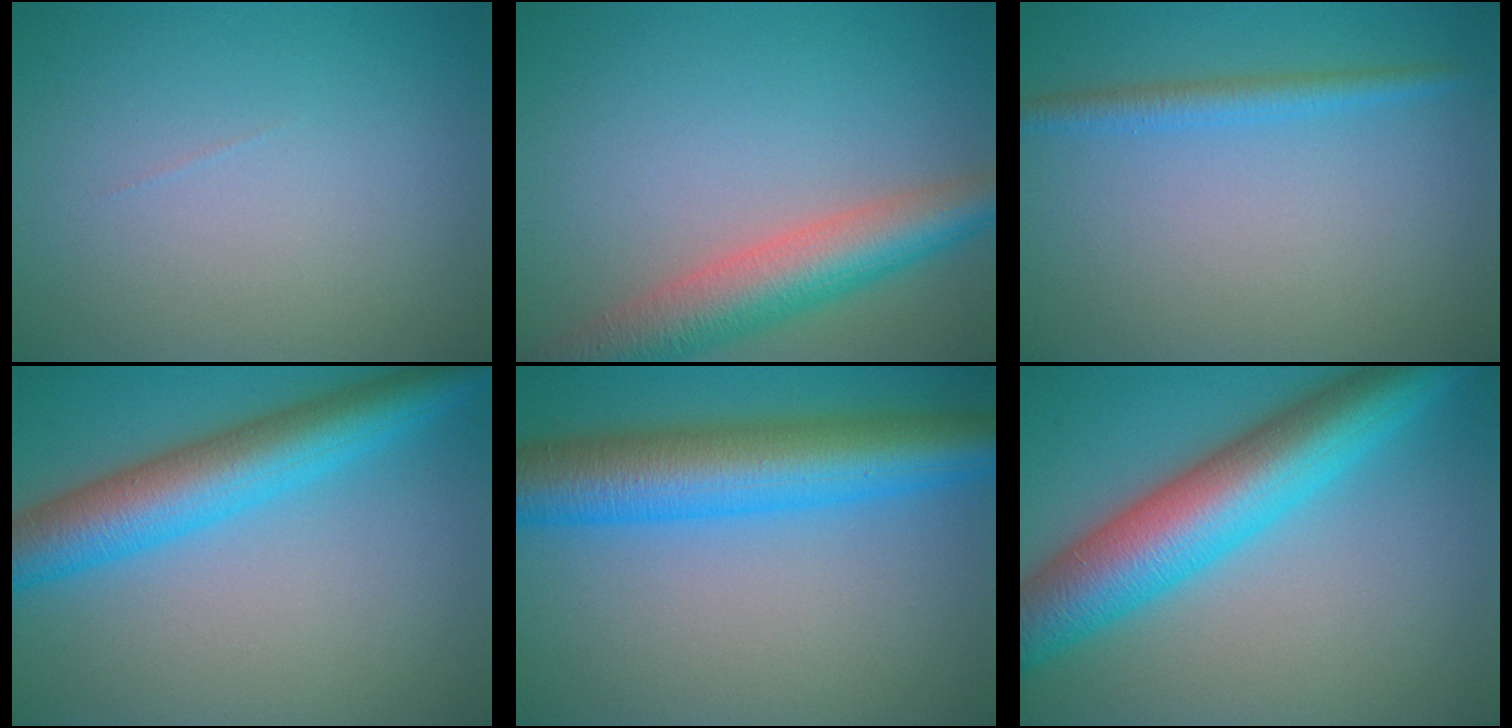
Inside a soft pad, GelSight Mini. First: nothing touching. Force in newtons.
{"total": 7.0, "press": 7.0, "slide": 0.4}
{"total": 2.0, "press": 2.0, "slide": 0.2}
{"total": 7.8, "press": 7.8, "slide": 0.1}
{"total": 10.0, "press": 10.0, "slide": 0.1}
{"total": 10.3, "press": 10.3, "slide": 0.2}